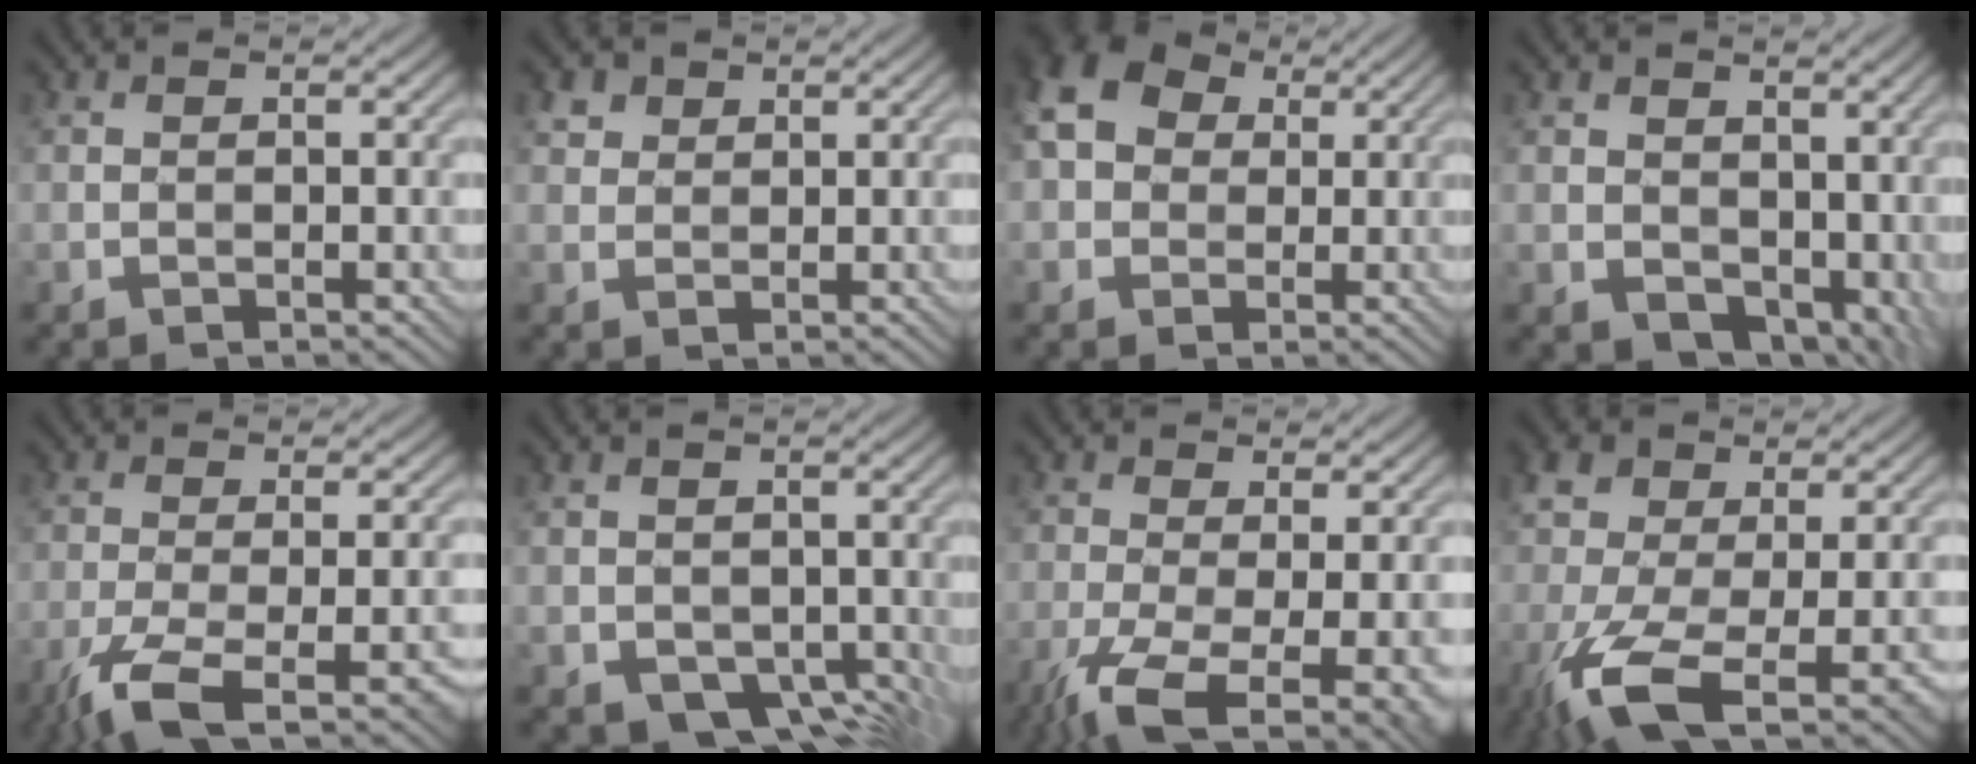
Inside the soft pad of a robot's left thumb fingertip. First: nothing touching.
{"total": 2.2, "force": [1.4, 1.6, 0.7], "torque": [-0.019, 0.000, 0.029]}
{"total": 9.5, "force": [2.3, 7.5, 5.4], "torque": [-0.132, 0.031, 0.021]}
{"total": 7.5, "force": [1.1, 5.6, 4.9], "torque": [-0.097, -0.028, 0.035]}
{"total": 10.2, "force": [-5.7, 2.7, 8.1], "torque": [-0.135, -0.013, -0.099]}
{"total": 4.6, "force": [-1.1, 3.5, 2.7], "torque": [-0.058, -0.018, -0.017]}
{"total": 10.7, "force": [-5.2, 2.9, 8.8], "torque": [-0.174, -0.024, -0.084]}
{"total": 11.5, "force": [-4.2, 5.2, 9.4], "torque": [-0.211, -0.012, -0.080]}